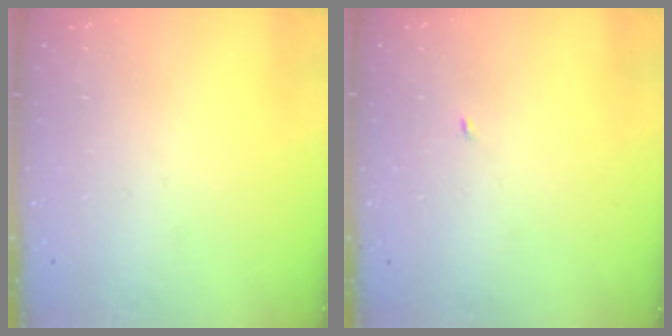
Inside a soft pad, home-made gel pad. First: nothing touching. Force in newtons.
{"total": 1.9, "press": 1.9, "slide": 0.2}